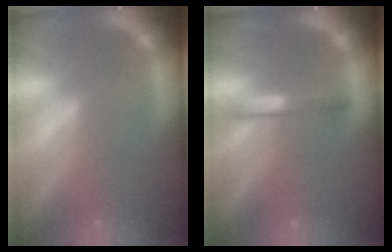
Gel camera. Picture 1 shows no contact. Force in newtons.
{"total": 2.0}